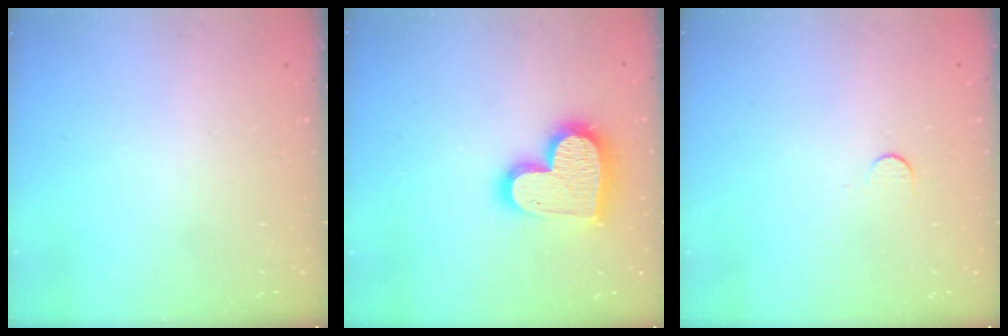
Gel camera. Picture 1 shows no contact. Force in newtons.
{"total": 17.5, "press": 17.4, "slide": 1.6}
{"total": 3.7, "press": 3.7, "slide": 0.4}